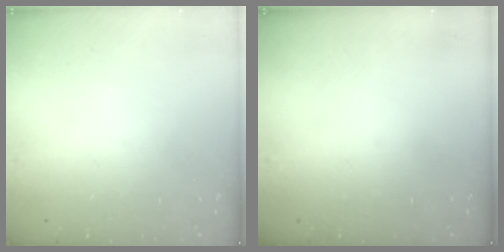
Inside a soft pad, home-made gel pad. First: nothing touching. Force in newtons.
{"total": 0.0}